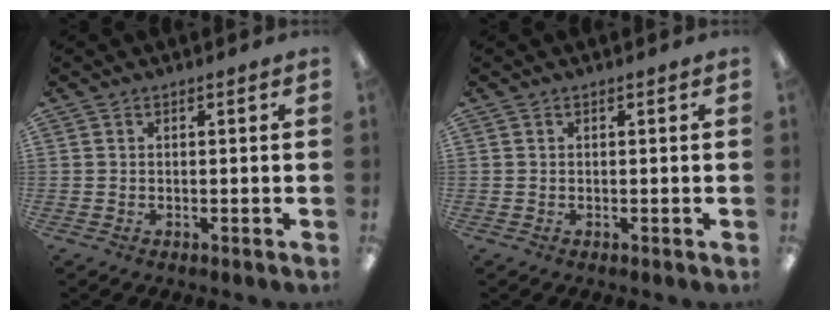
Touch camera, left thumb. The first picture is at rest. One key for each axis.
{"total": 0.0}